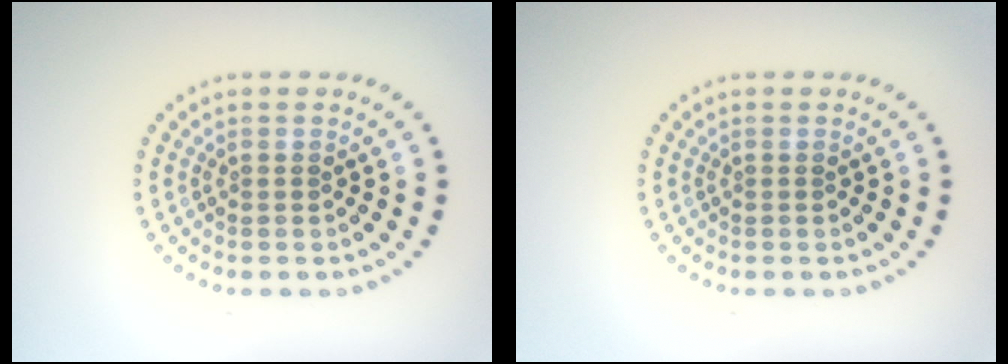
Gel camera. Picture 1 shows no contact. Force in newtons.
{"total": 0.0}